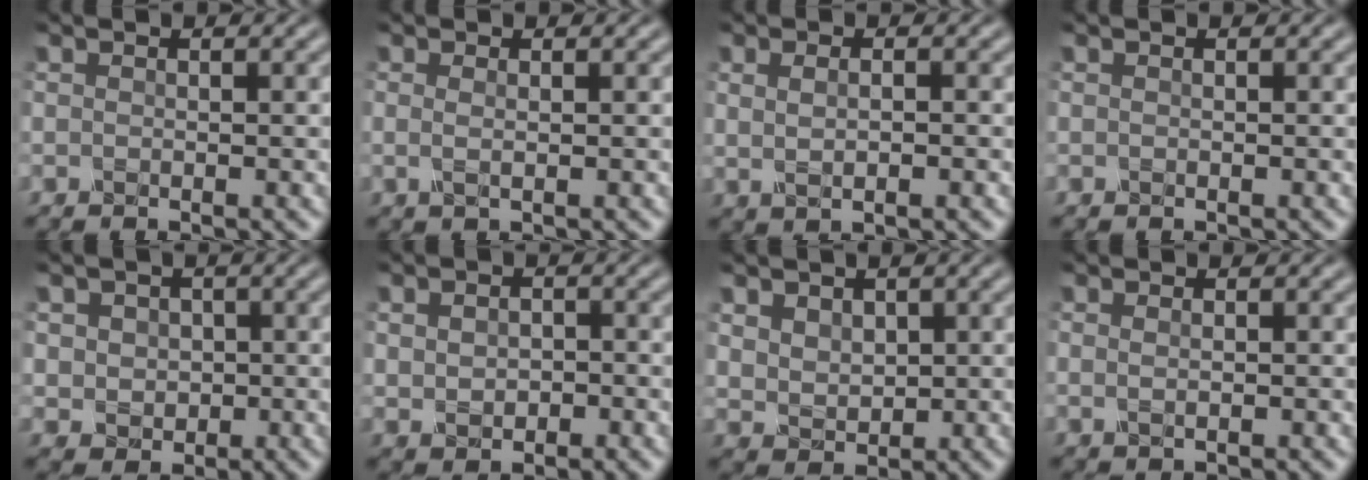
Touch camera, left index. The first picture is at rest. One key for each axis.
{"total": 0.9, "fx": 0.2, "fy": 0.3, "fz": 0.9, "tx": -0.017, "ty": -0.001, "tz": 0.001}
{"total": 2.9, "fx": 0.8, "fy": 1.5, "fz": 2.4, "tx": -0.035, "ty": 0.017, "tz": 0.005}
{"total": 0.0}
{"total": 3.1, "fx": 0.4, "fy": 2.7, "fz": 1.4, "tx": -0.027, "ty": 0.004, "tz": -0.001}
{"total": 2.2, "fx": -0.1, "fy": 1.7, "fz": 1.4, "tx": -0.024, "ty": -0.002, "tz": 0.001}
{"total": 2.7, "fx": 1.1, "fy": 2.1, "fz": 1.4, "tx": -0.035, "ty": -0.005, "tz": 0.020}
{"total": 0.7, "fx": 0.1, "fy": 0.3, "fz": 0.6, "tx": -0.013, "ty": 0.000, "tz": 0.003}